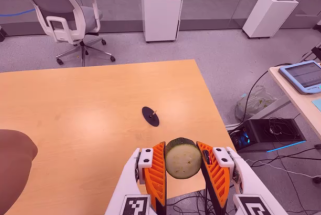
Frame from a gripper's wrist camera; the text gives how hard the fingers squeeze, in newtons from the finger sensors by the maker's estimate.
{"total": 12.3, "left": 11.7, "right": 13.0}